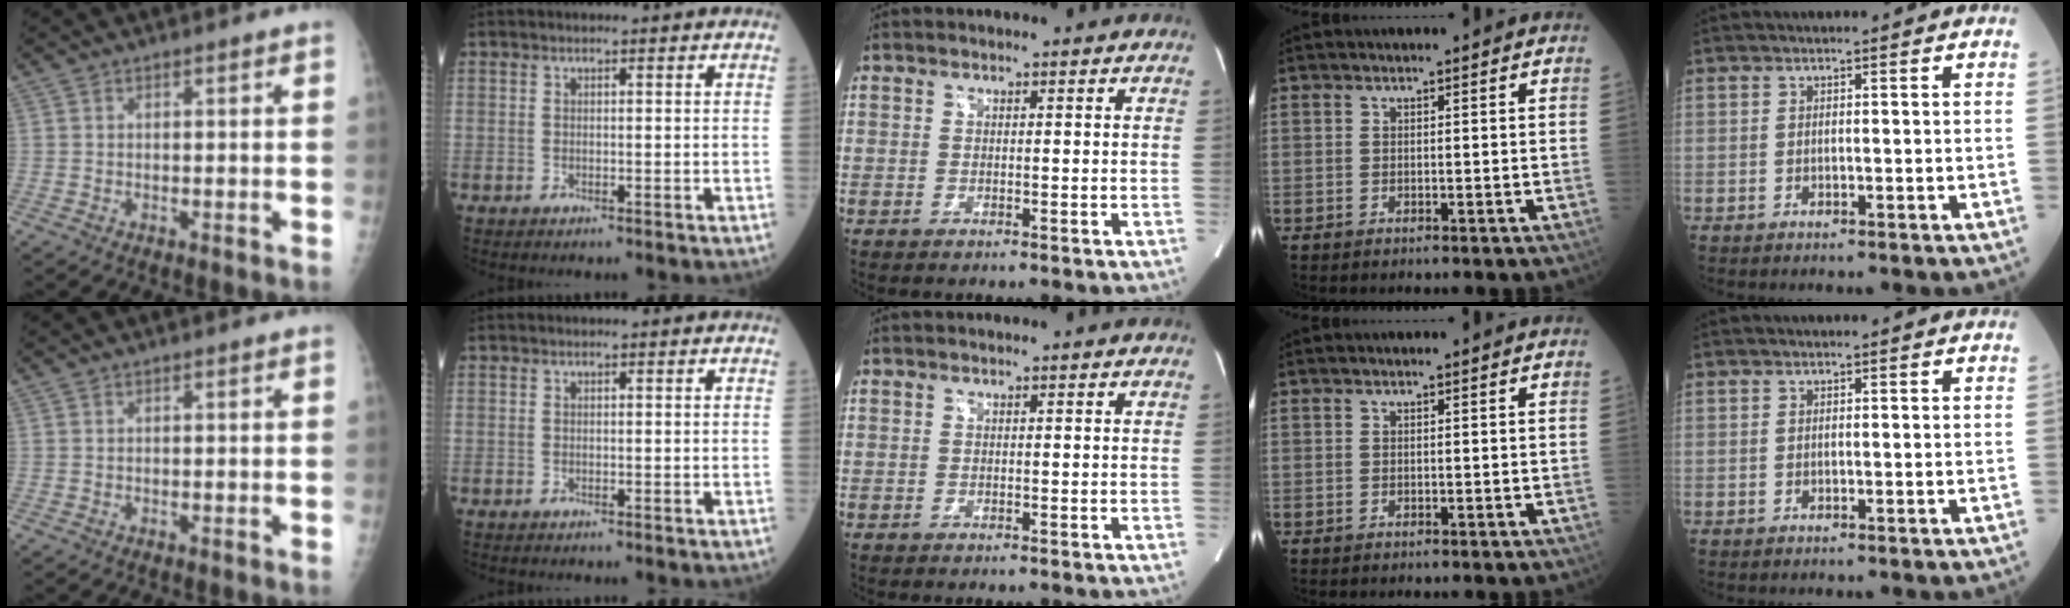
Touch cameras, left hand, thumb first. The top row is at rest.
{}